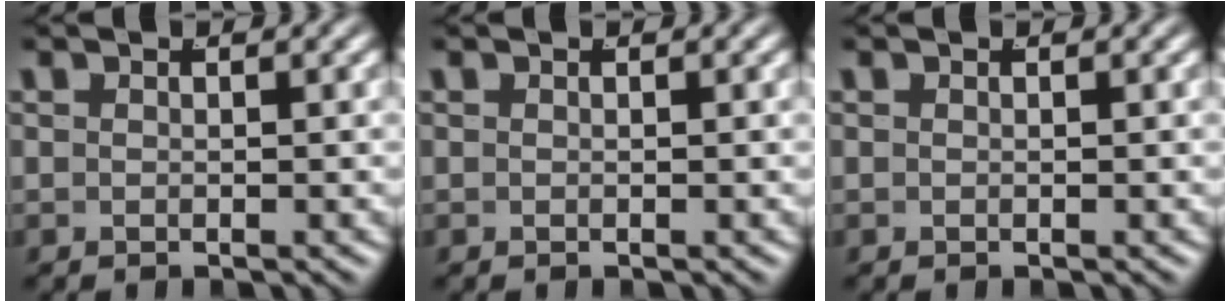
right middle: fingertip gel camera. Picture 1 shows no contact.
{"total": 0.0}
{"total": 0.0}